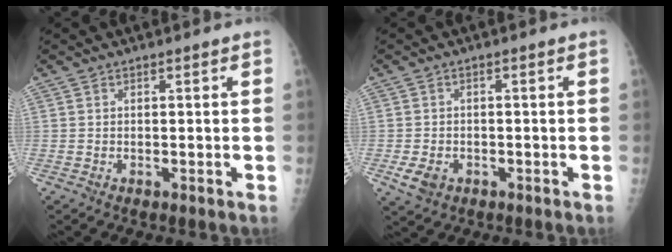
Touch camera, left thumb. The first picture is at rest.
{"total": 3.8, "force": [-1.6, 2.8, 2.0], "torque": [-0.034, 0.001, -0.020]}